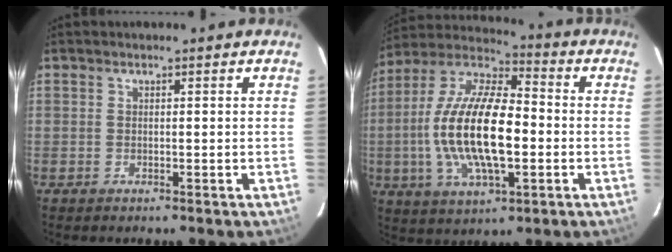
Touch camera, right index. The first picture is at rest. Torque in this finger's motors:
{"motor_torque": [1.43, -0.59, 1.06, 0.21]}